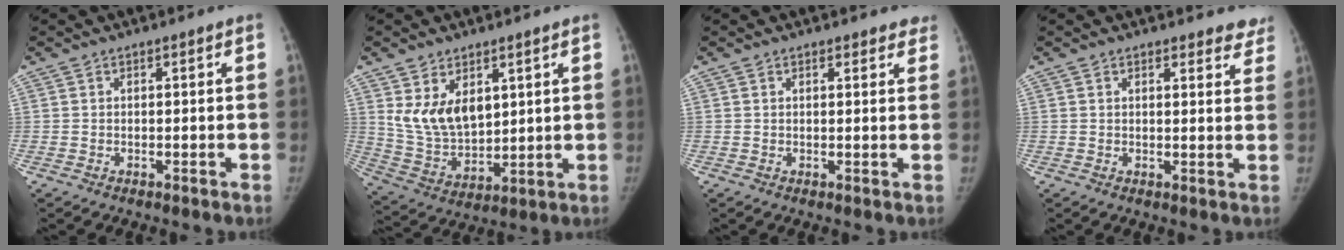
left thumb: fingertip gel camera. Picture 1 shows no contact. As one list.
[{"total": 11.1, "force": [4.4, 6.7, 7.7], "torque": [-0.115, -0.025, 0.105]}, {"total": 2.8, "force": [2.4, 1.1, 0.8], "torque": [0.016, -0.006, 0.018]}, {"total": 5.0, "force": [4.5, 1.9, 1.1], "torque": [0.022, -0.022, 0.038]}]